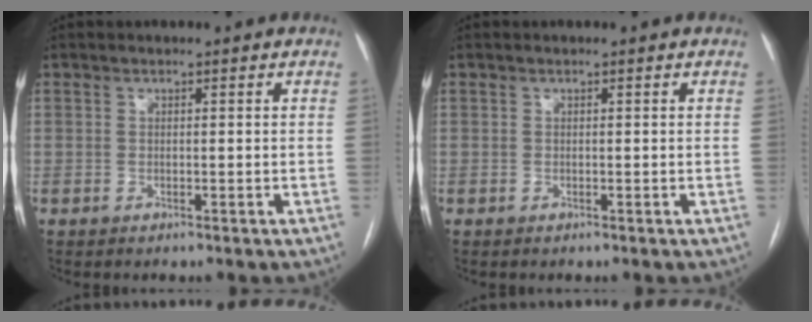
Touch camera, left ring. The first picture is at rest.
{"total": 0.0}